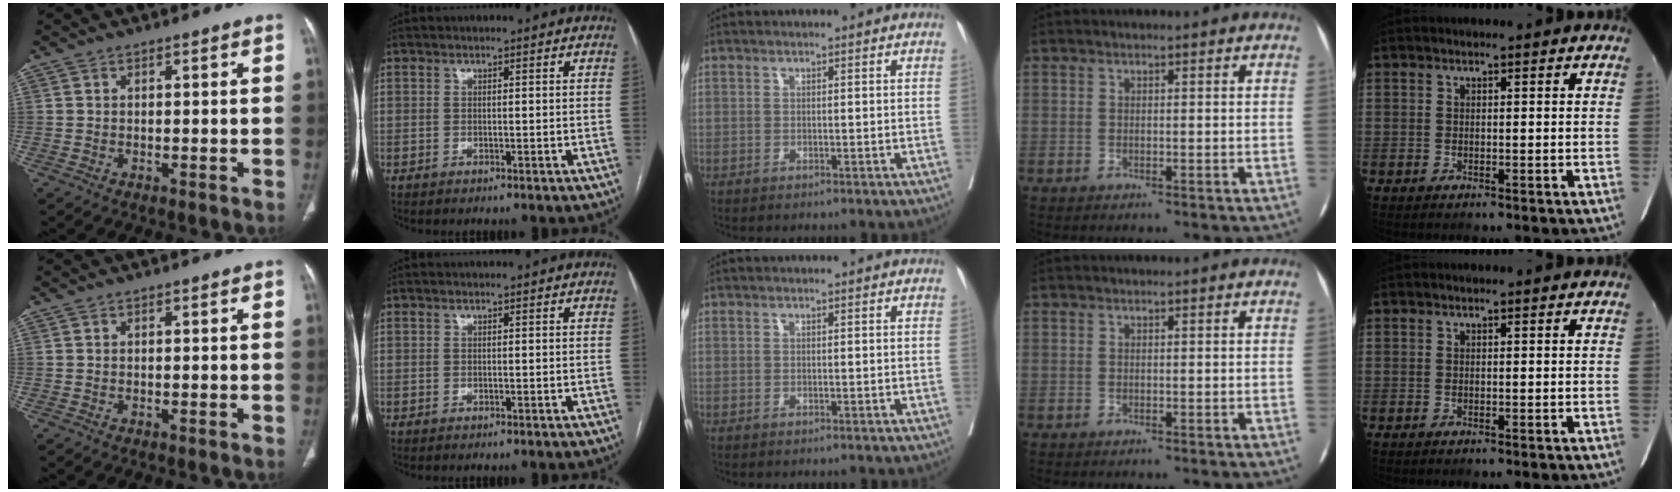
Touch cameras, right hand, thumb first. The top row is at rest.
{}